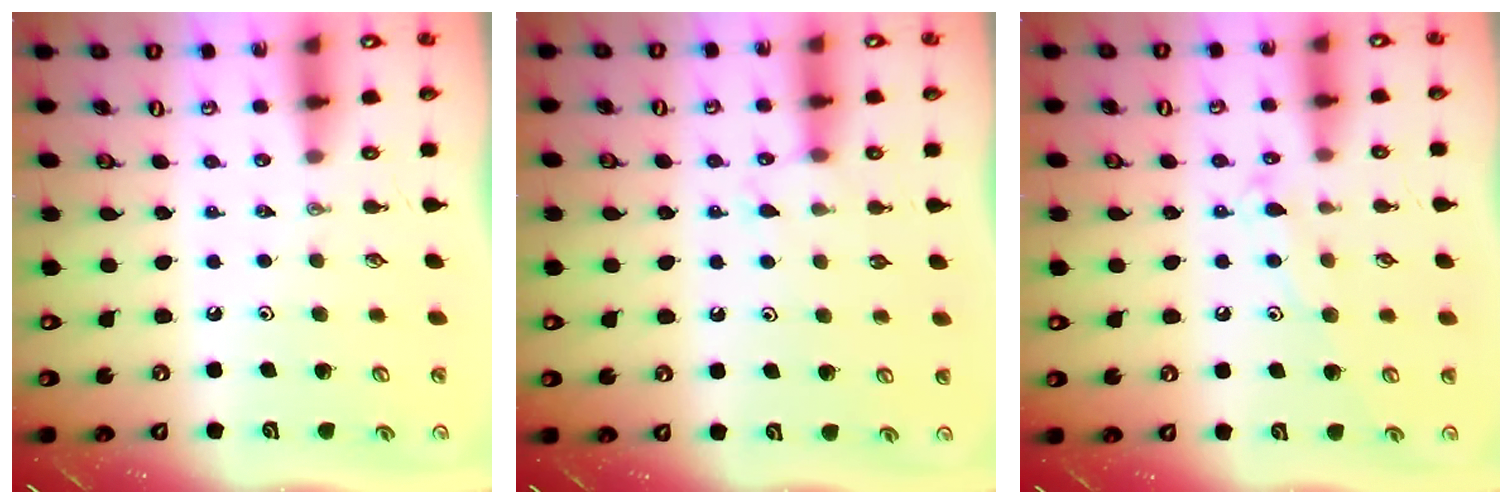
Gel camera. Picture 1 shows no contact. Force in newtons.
{"total": 5.1, "press": 5.0, "slide": 0.6}
{"total": 9.0, "press": 9.0, "slide": 0.7}